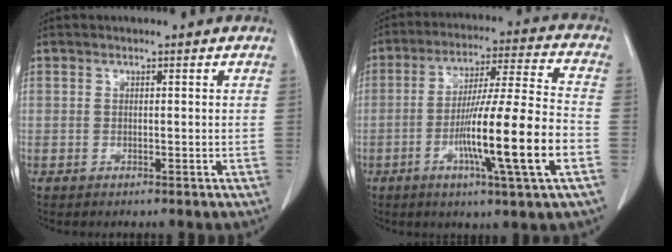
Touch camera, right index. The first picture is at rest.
{"total": 16.7, "force": [-5.2, -0.5, 15.9], "torque": [-0.276, -0.008, -0.090]}